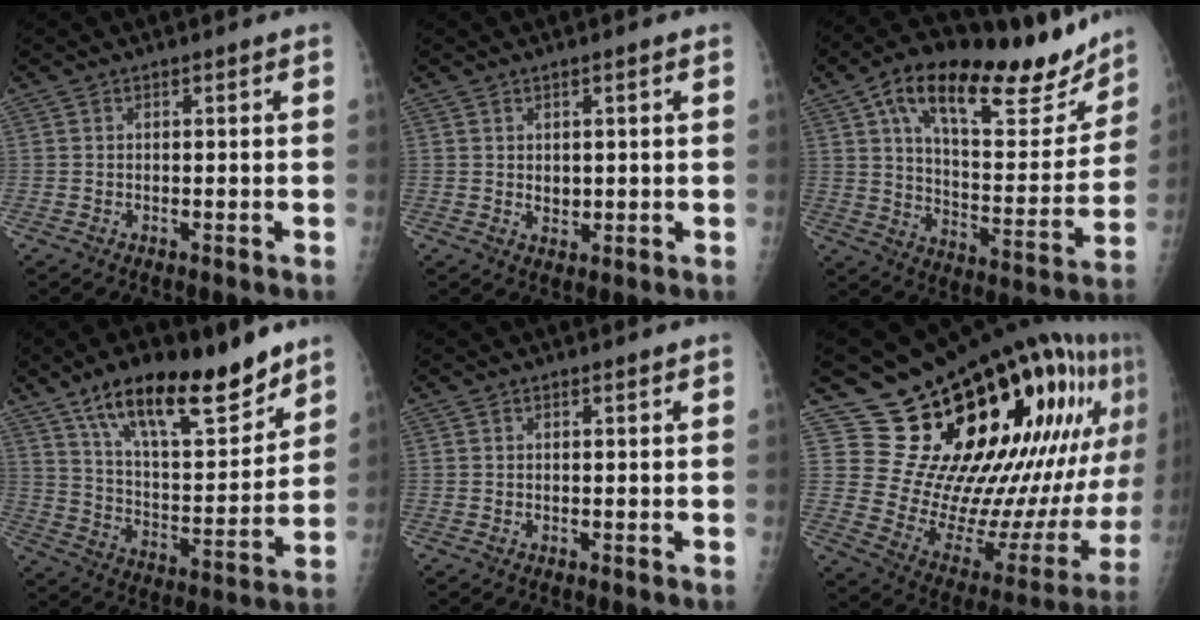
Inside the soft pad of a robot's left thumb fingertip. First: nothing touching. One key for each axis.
{"total": 2.4, "fx": 0.5, "fy": 1.6, "fz": 1.8, "tx": -0.015, "ty": -0.006, "tz": 0.012}
{"total": 27.3, "fx": 16.9, "fy": 10.6, "fz": 18.7, "tx": -0.232, "ty": -0.031, "tz": 0.260}
{"total": 21.6, "fx": 14.6, "fy": 7.7, "fz": 13.8, "tx": -0.181, "ty": -0.065, "tz": 0.247}
{"total": 0.0}
{"total": 31.3, "fx": 17.7, "fy": 14.1, "fz": 21.6, "tx": -0.266, "ty": -0.080, "tz": 0.278}